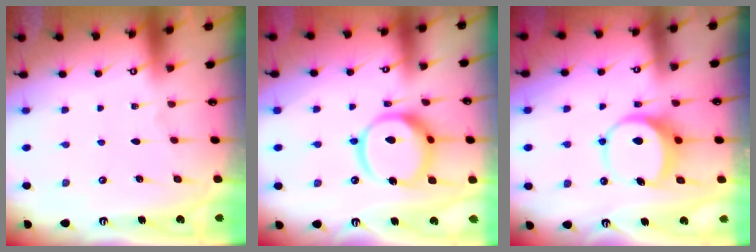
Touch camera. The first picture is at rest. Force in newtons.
{"total": 15.2, "press": 15.1, "slide": 2.1}
{"total": 8.0, "press": 8.0, "slide": 1.1}